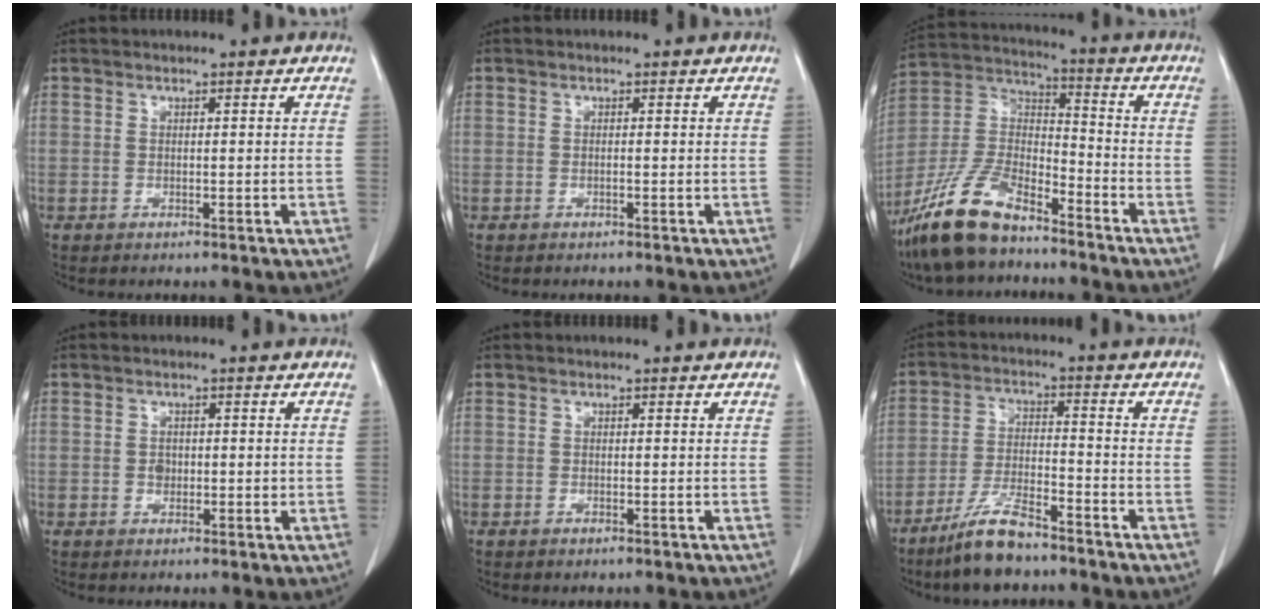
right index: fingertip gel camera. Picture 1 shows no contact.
{"total": 0.0}
{"total": 14.4, "force": [-11.0, 4.4, 8.1], "torque": [-0.176, 0.003, -0.213]}
{"total": 1.8, "force": [-0.1, 1.4, 1.1], "torque": [-0.018, 0.002, 0.000]}
{"total": 0.6, "force": [-0.4, 0.2, 0.3], "torque": [-0.010, -0.001, -0.004]}
{"total": 8.8, "force": [-6.9, 1.6, 5.2], "torque": [-0.107, -0.018, -0.132]}